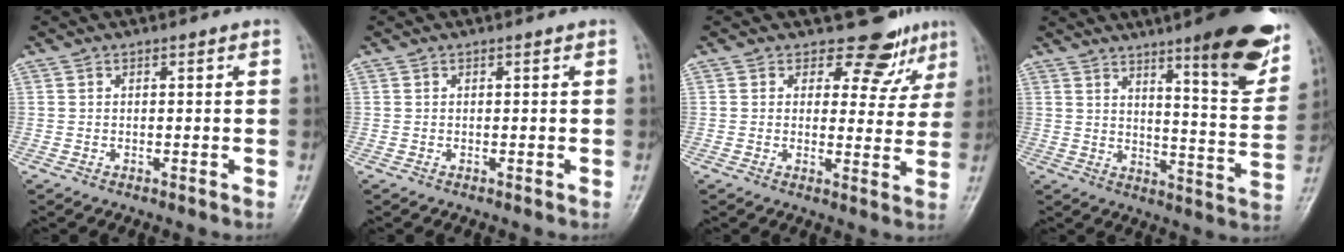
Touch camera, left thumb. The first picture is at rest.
{"total": 0.0}
{"total": 7.0, "force": [5.3, 4.3, 1.3], "torque": [0.020, -0.037, 0.055]}
{"total": 19.2, "force": [11.5, 3.7, 15.0], "torque": [-0.161, -0.061, 0.160]}